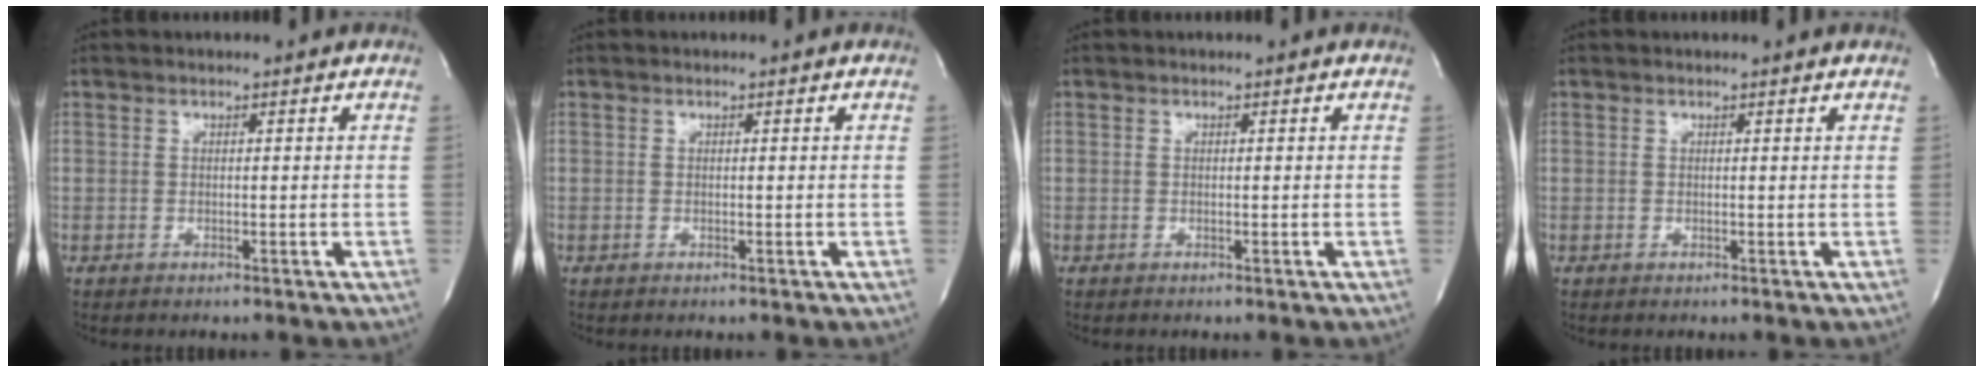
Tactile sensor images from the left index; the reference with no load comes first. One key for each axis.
{"total": 0.0}
{"total": 0.0}
{"total": 1.0, "fx": 0.9, "fy": -0.1, "fz": 0.2, "tx": -0.013, "ty": -0.001, "tz": 0.009}